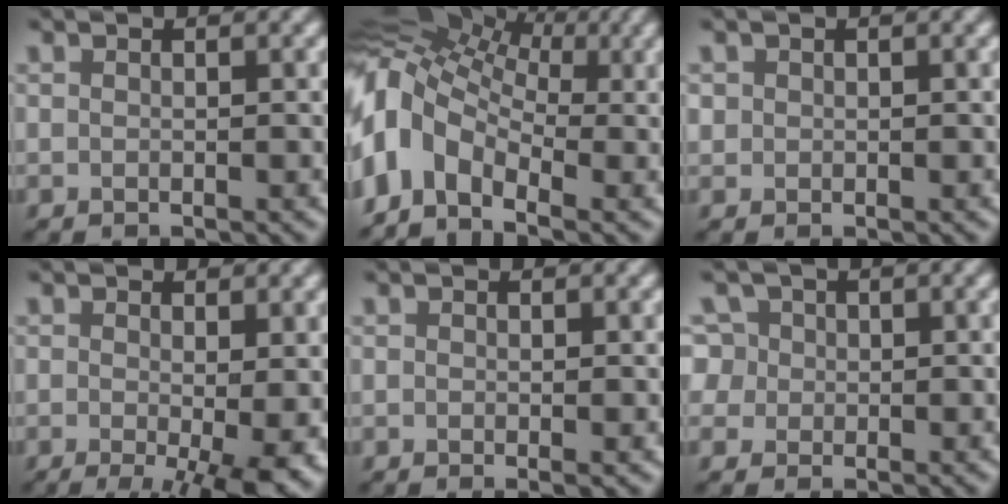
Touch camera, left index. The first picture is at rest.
{"total": 13.1, "force": [-1.2, 9.2, 9.2], "torque": [-0.197, 0.005, -0.033]}
{"total": 0.7, "force": [0.1, 0.6, 0.1], "torque": [-0.001, -0.004, 0.005]}
{"total": 6.0, "force": [-1.4, 1.2, 5.8], "torque": [-0.082, -0.017, -0.015]}
{"total": 0.7, "force": [0.1, 0.0, 0.7], "torque": [-0.011, -0.003, -0.001]}
{"total": 6.1, "force": [2.4, 4.8, 2.8], "torque": [-0.059, 0.025, 0.018]}